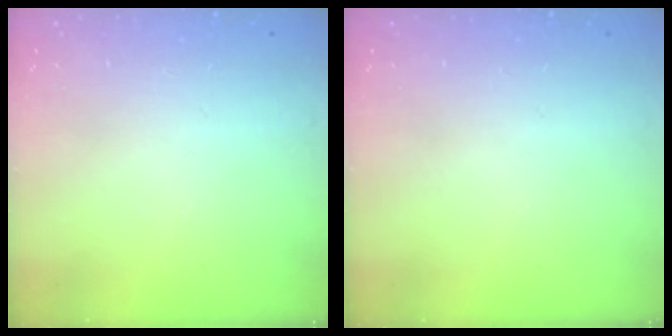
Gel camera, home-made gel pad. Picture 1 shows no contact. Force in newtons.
{"total": 0.0}